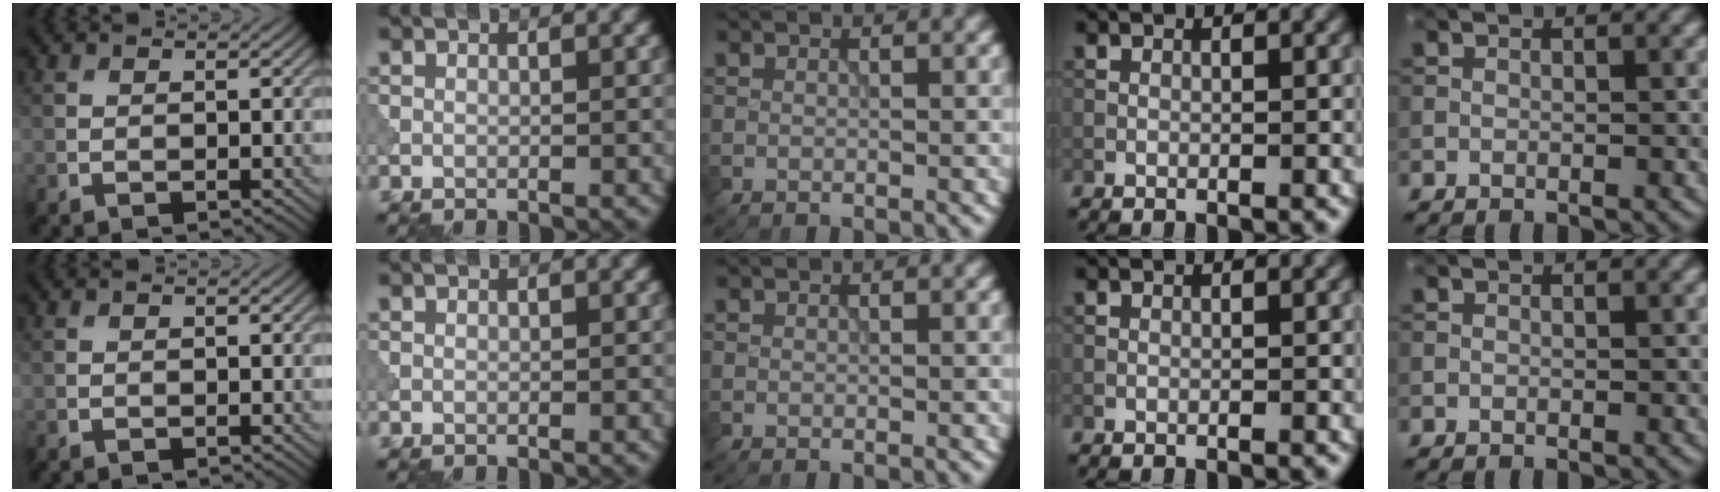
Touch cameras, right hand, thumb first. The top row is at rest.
{}